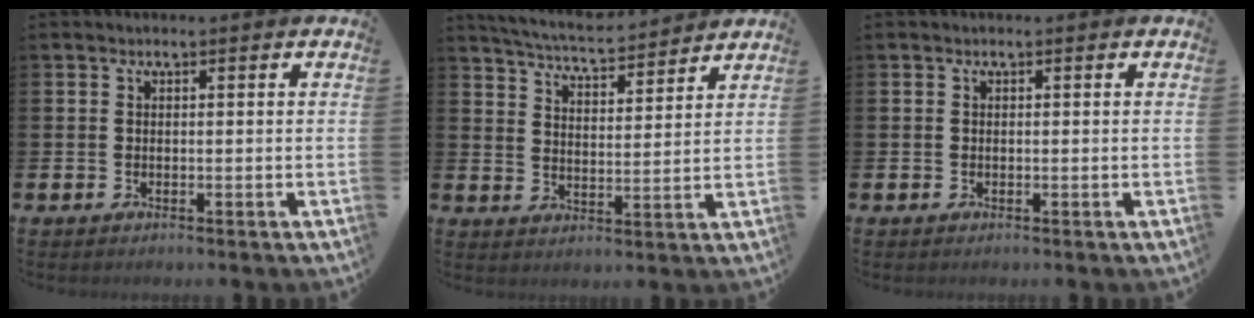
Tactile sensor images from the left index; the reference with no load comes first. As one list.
[{"total": 5.6, "force": [5.5, 0.5, 1.0], "torque": [-0.045, -0.034, 0.096]}, {"total": 0.0}]